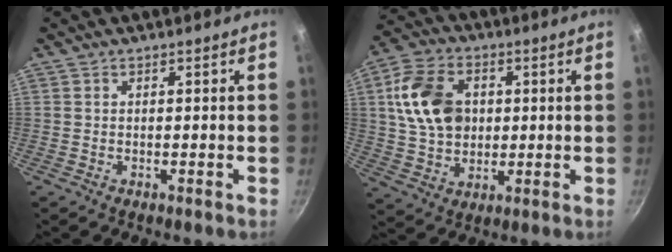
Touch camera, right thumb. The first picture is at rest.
{"total": 14.7, "force": [2.8, 10.8, 9.6], "torque": [-0.157, 0.004, 0.046]}